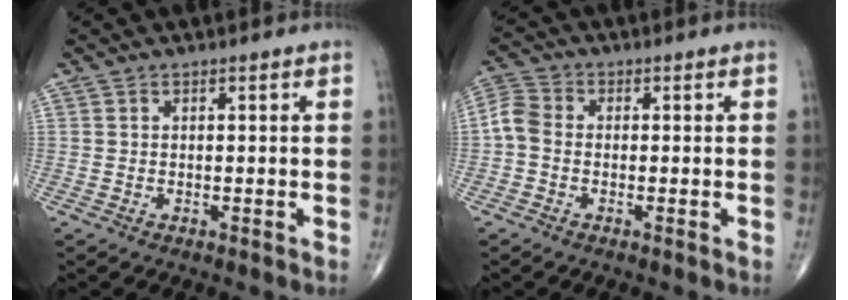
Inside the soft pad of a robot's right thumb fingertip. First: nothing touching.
{"total": 4.8, "force": [-0.7, 3.5, 3.2], "torque": [-0.067, 0.014, -0.028]}